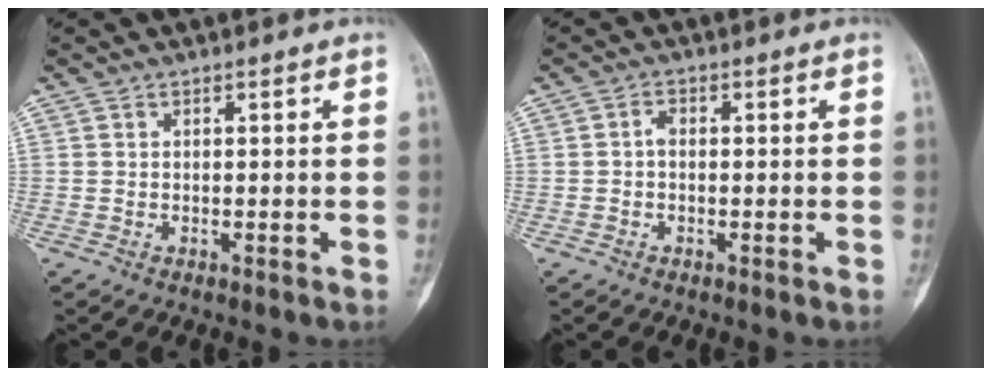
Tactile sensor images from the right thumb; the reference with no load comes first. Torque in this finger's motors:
{"motor_torque": [0.33, 0.50, 0.08, -0.16, -0.07]}